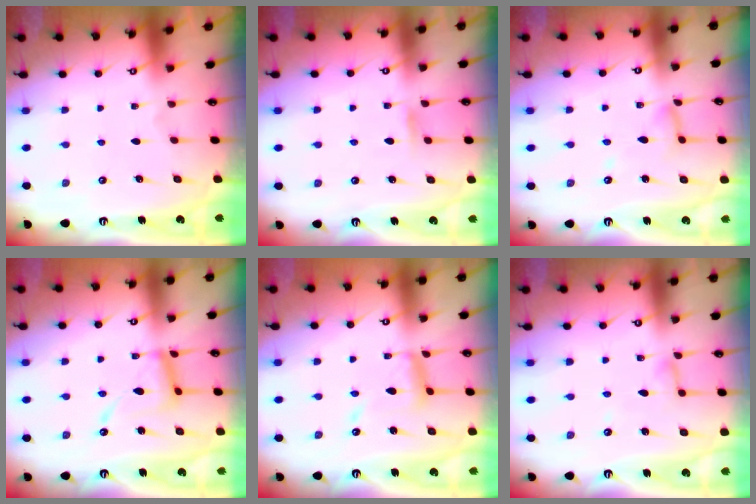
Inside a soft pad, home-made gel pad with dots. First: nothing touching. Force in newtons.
{"total": 4.6, "press": 4.6, "slide": 0.5}
{"total": 7.1, "press": 7.1, "slide": 0.6}
{"total": 12.1, "press": 12.1, "slide": 1.1}
{"total": 12.6, "press": 12.5, "slide": 1.2}
{"total": 4.1, "press": 4.1, "slide": 0.3}